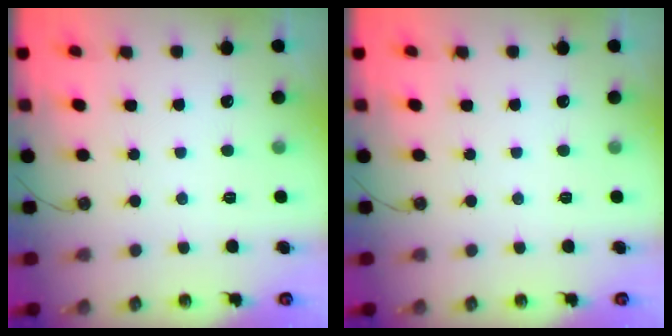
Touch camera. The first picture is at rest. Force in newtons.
{"total": 0.0}